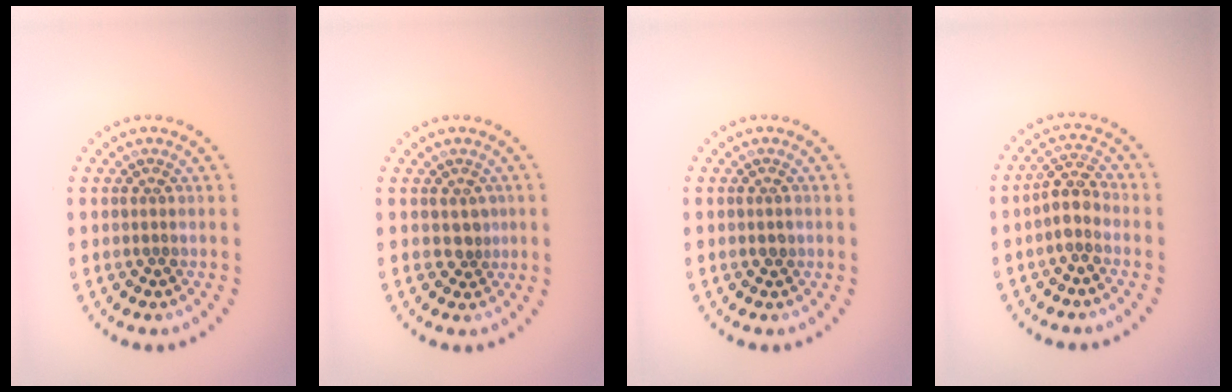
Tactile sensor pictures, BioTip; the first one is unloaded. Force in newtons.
{"total": 1.4, "press": 1.0, "slide": 0.9}
{"total": 0.7, "press": 0.7, "slide": 0.0}
{"total": 2.4, "press": 2.0, "slide": 1.3}